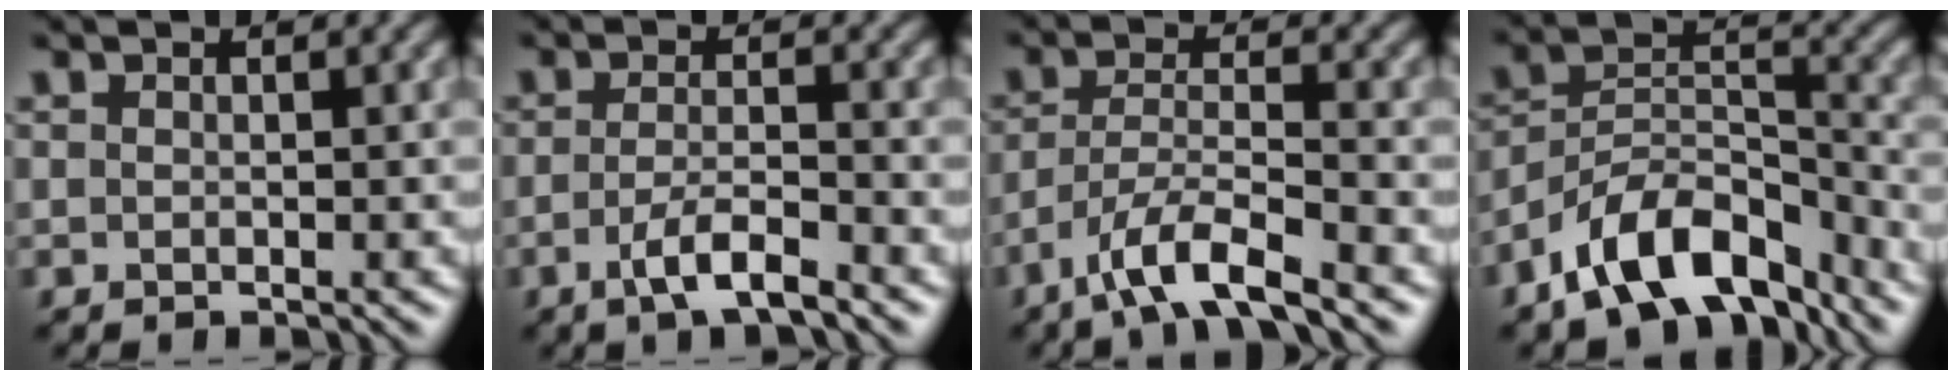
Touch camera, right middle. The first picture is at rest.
{"total": 3.4, "force": [-1.8, 0.8, 2.8], "torque": [-0.058, 0.003, -0.037]}
{"total": 5.6, "force": [-3.9, 1.1, 3.9], "torque": [-0.073, 0.002, -0.076]}
{"total": 9.3, "force": [-6.4, 4.5, 5.0], "torque": [-0.078, 0.005, -0.124]}